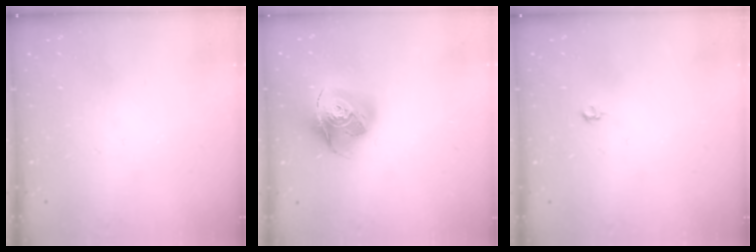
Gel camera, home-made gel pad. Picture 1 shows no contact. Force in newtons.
{"total": 16.4, "press": 16.3, "slide": 1.8}
{"total": 4.0, "press": 3.9, "slide": 0.7}